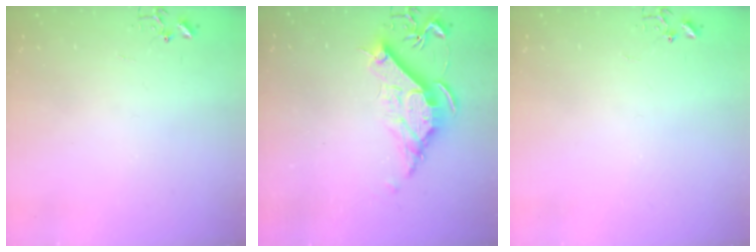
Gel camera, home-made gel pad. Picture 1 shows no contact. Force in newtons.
{"total": 10.8, "press": 10.8, "slide": 0.3}
{"total": 0.0}